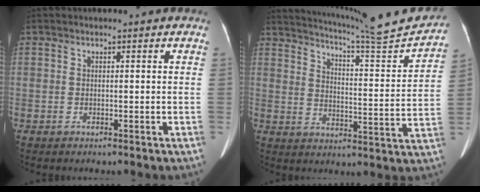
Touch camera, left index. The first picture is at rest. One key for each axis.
{"total": 18.0, "fx": 17.1, "fy": -1.1, "fz": 5.5, "tx": -0.093, "ty": -0.058, "tz": 0.224}